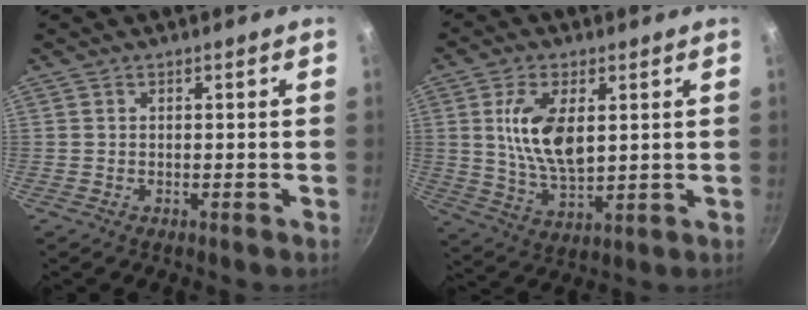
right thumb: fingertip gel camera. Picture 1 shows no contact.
{"total": 11.8, "force": [2.6, 6.0, 9.8], "torque": [-0.180, -0.015, 0.054]}